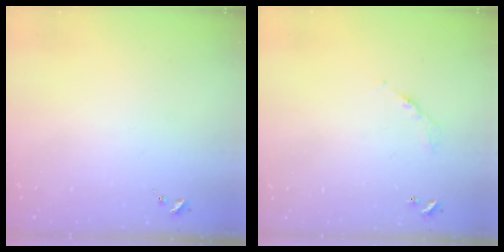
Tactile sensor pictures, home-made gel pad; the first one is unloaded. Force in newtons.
{"total": 4.4, "press": 4.3, "slide": 0.2}